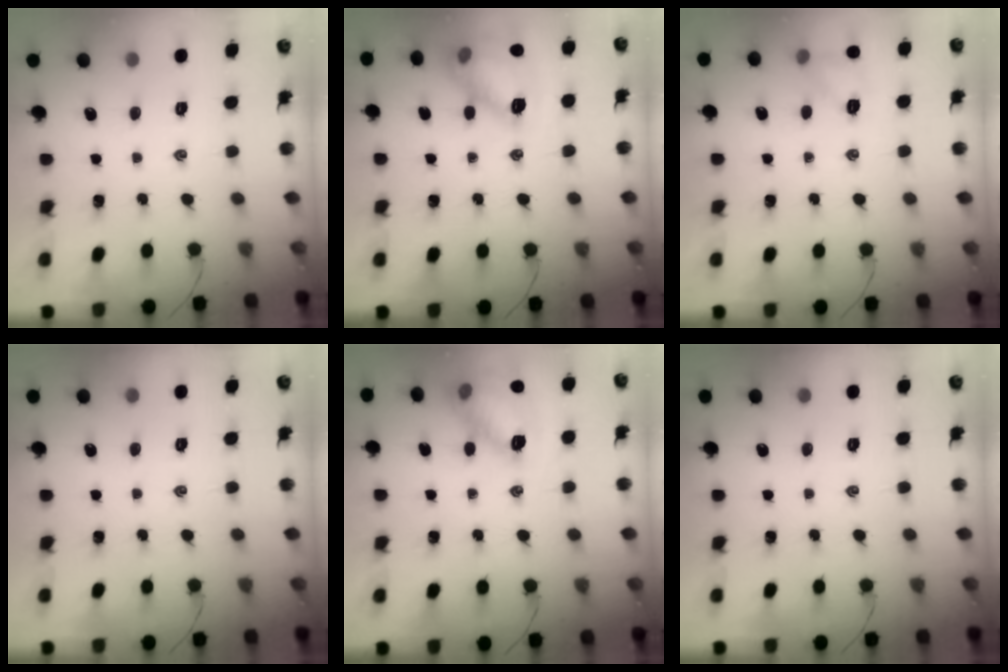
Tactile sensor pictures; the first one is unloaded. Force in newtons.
{"total": 12.8, "press": 12.8, "slide": 0.2}
{"total": 7.4, "press": 7.2, "slide": 1.3}
{"total": 0.0}
{"total": 12.5, "press": 12.5, "slide": 0.5}
{"total": 0.0}